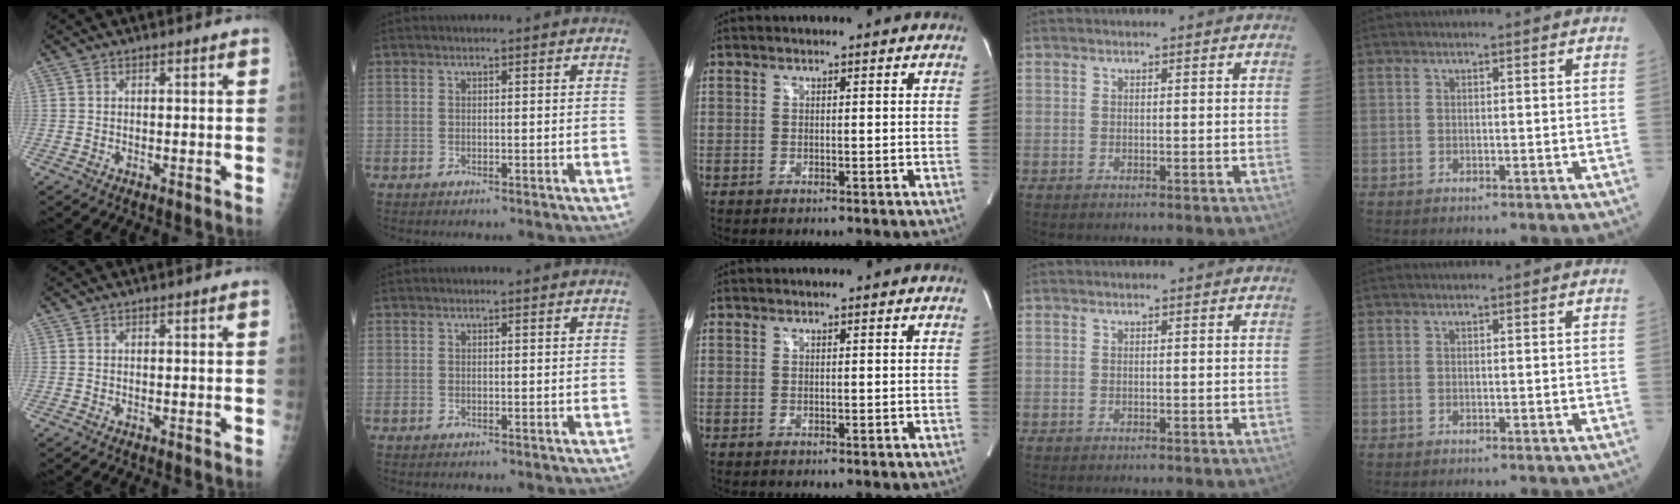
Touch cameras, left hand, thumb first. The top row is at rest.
{}